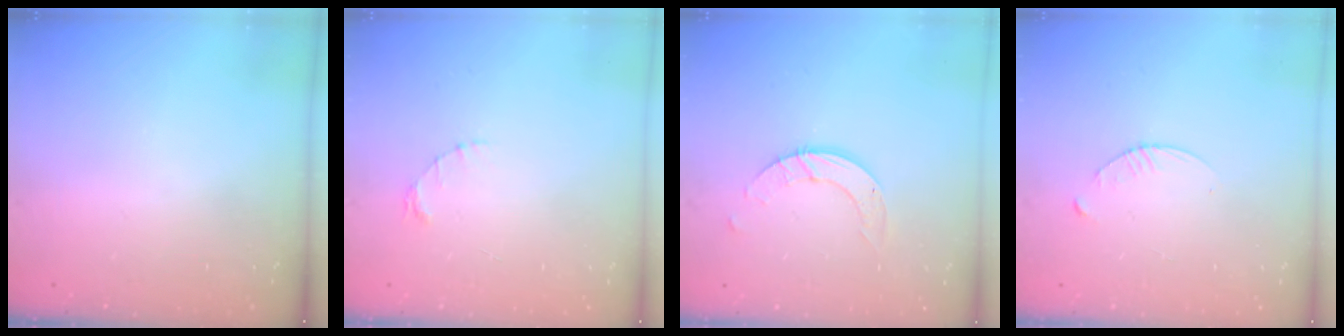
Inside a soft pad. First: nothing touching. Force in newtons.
{"total": 1.6, "press": 1.5, "slide": 0.3}
{"total": 6.5, "press": 6.5, "slide": 0.5}
{"total": 3.8, "press": 3.7, "slide": 0.5}